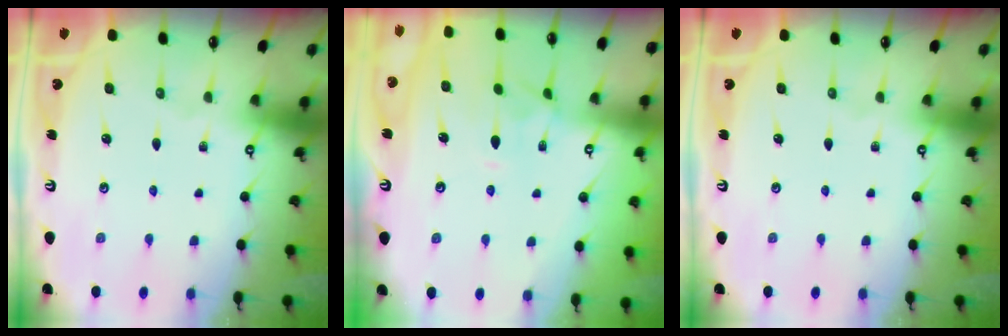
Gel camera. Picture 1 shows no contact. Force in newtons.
{"total": 0.8, "press": 0.1, "slide": 0.7}
{"total": 0.0}